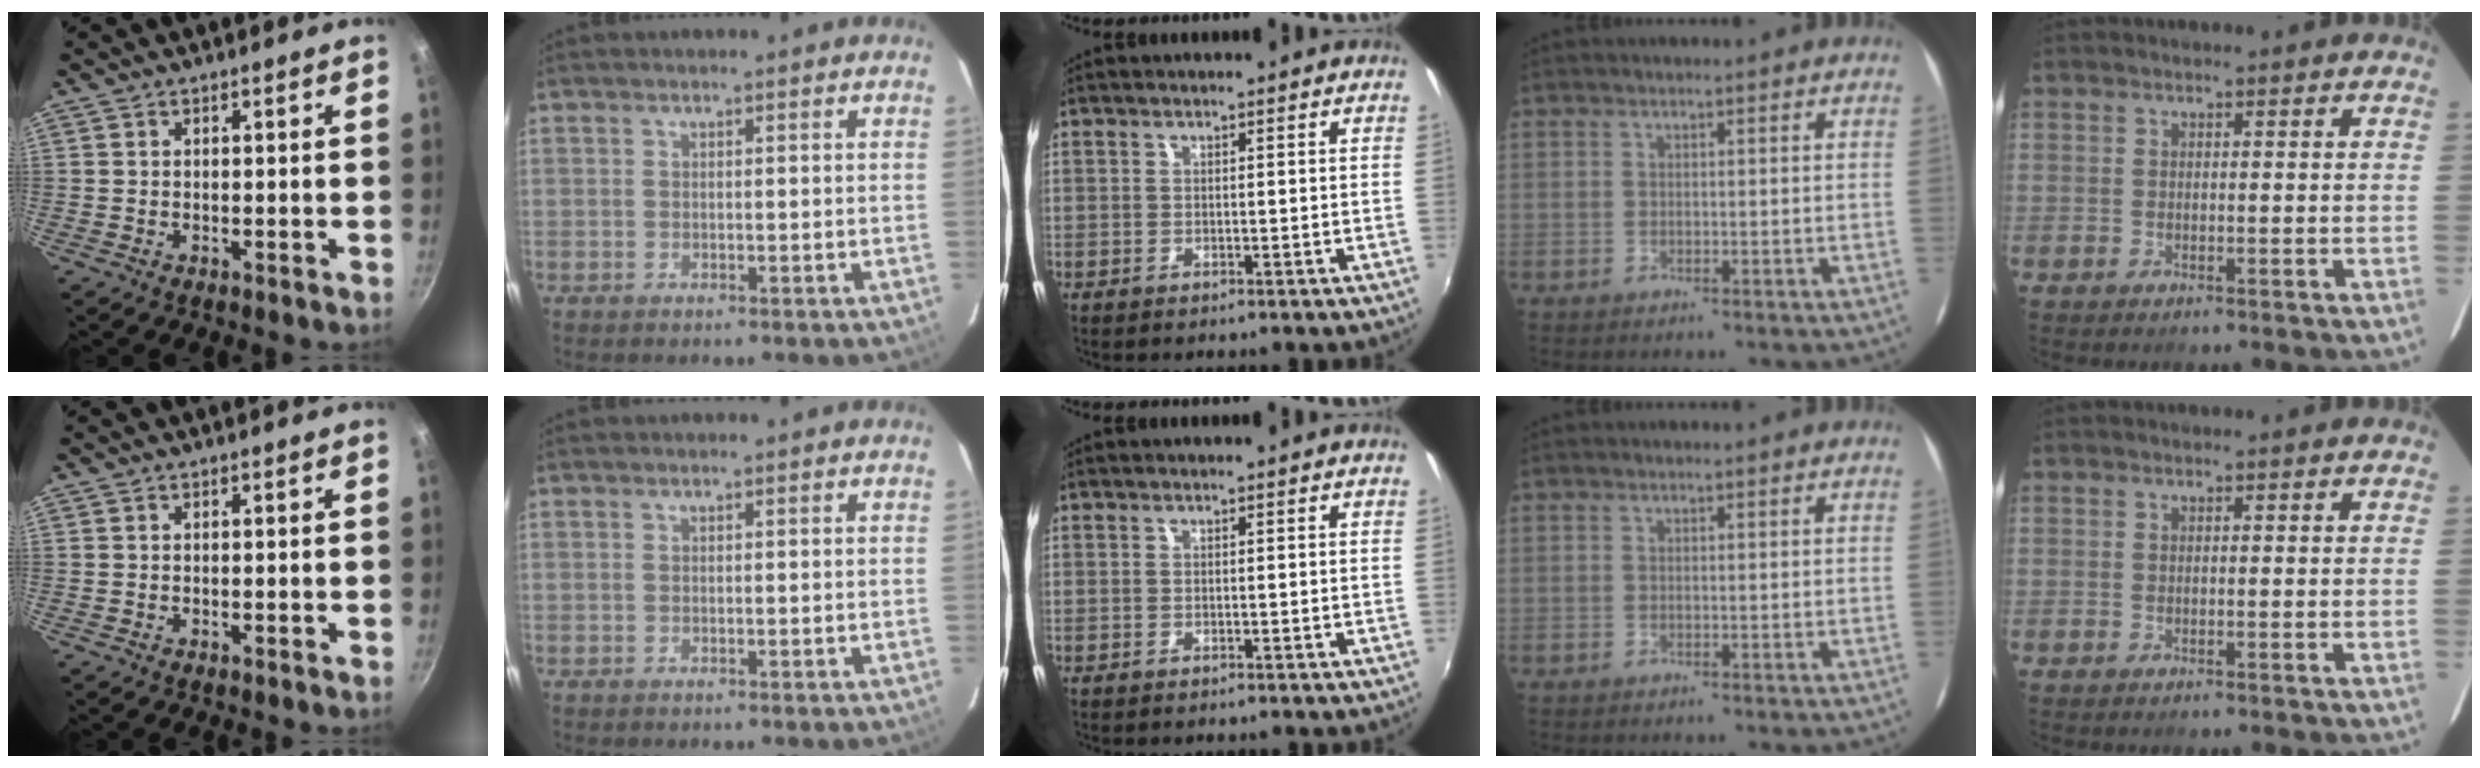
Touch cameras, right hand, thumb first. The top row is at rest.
{}